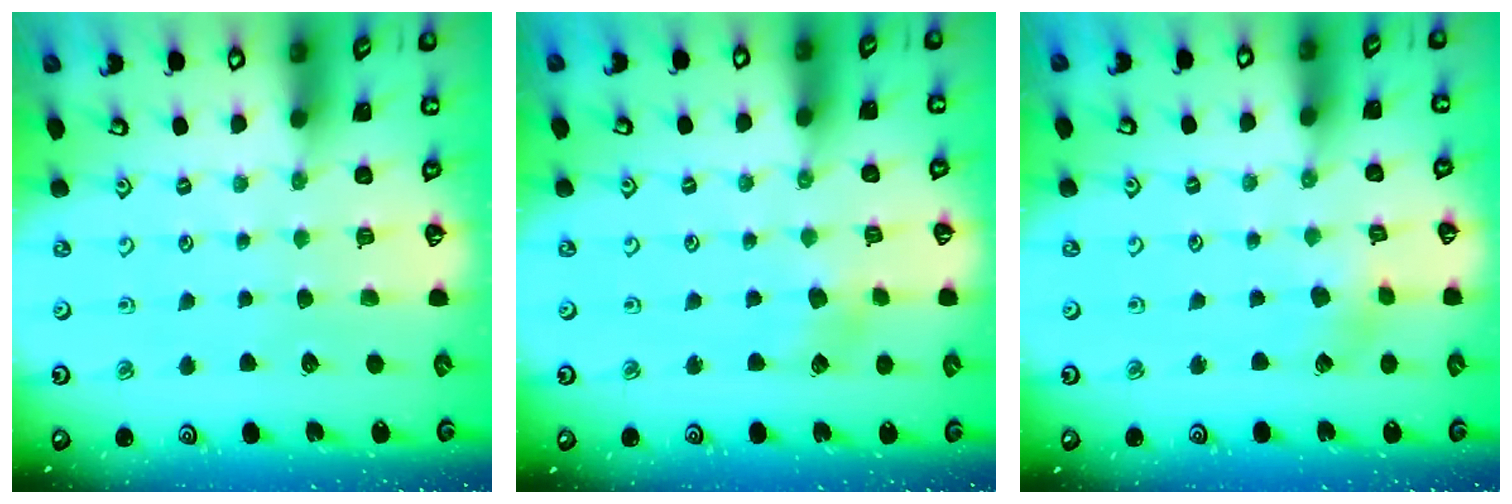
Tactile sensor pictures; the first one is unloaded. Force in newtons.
{"total": 5.1, "press": 5.1, "slide": 0.5}
{"total": 2.7, "press": 2.6, "slide": 0.7}